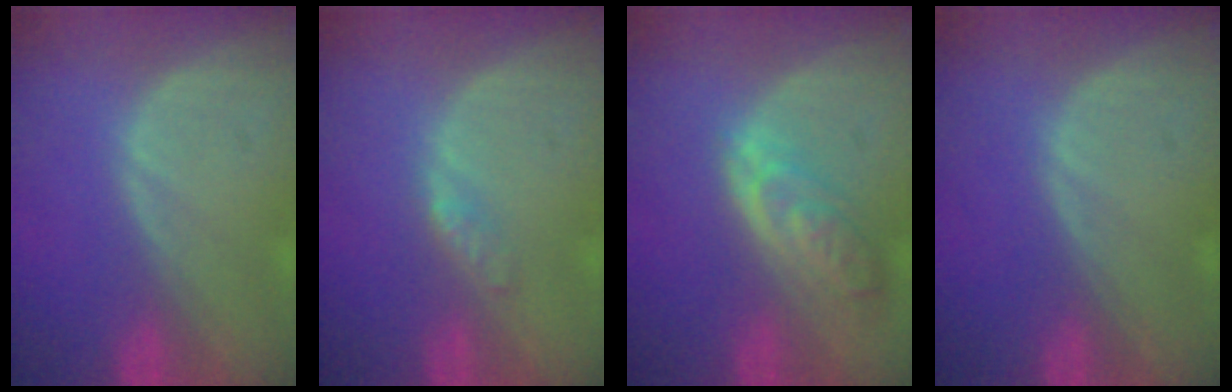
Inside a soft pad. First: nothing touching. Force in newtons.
{"total": 1.7, "press": 1.7, "slide": 0.2}
{"total": 6.1, "press": 5.5, "slide": 2.6}
{"total": 0.0}